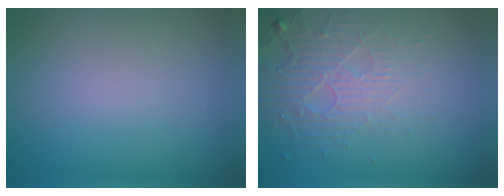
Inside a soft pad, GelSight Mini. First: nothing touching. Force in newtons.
{"total": 5.2, "press": 3.3, "slide": 4.0}